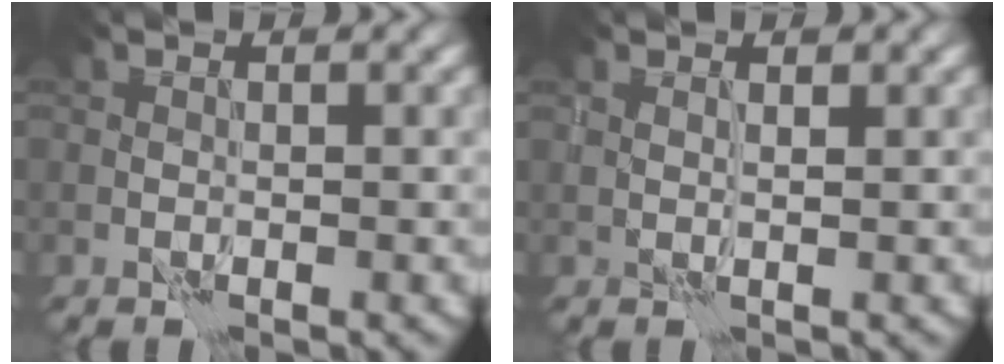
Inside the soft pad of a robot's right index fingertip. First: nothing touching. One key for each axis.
{"total": 1.1, "fx": 0.9, "fy": 0.1, "fz": 0.6, "tx": -0.011, "ty": -0.004, "tz": 0.018}